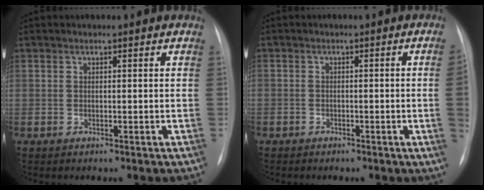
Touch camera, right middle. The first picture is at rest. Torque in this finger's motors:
{"motor_torque": [0.21, -0.58, -0.49, -0.21]}